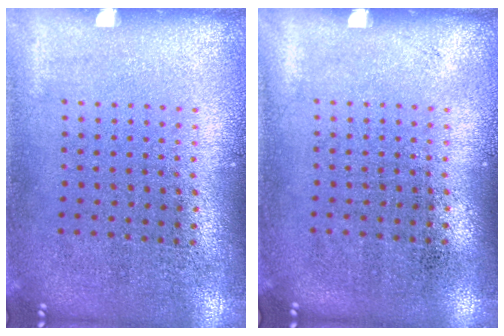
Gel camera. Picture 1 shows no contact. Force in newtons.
{"total": 0.0}